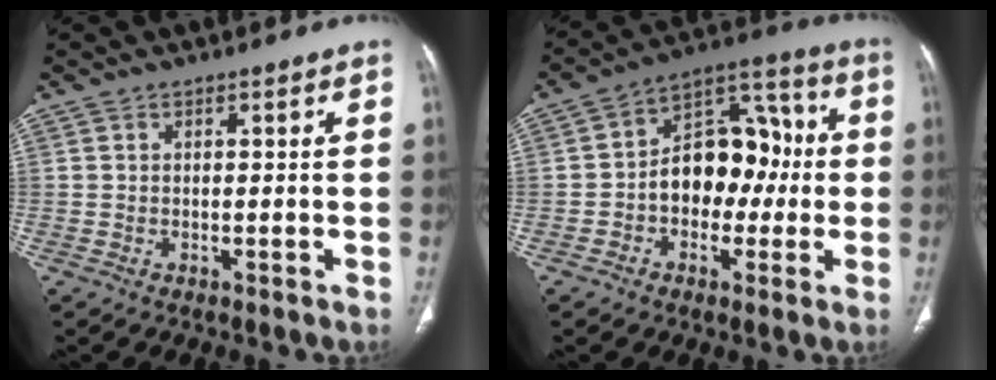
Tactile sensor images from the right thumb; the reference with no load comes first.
{"total": 14.7, "force": [-1.2, 10.2, 10.5], "torque": [-0.116, 0.049, -0.024]}